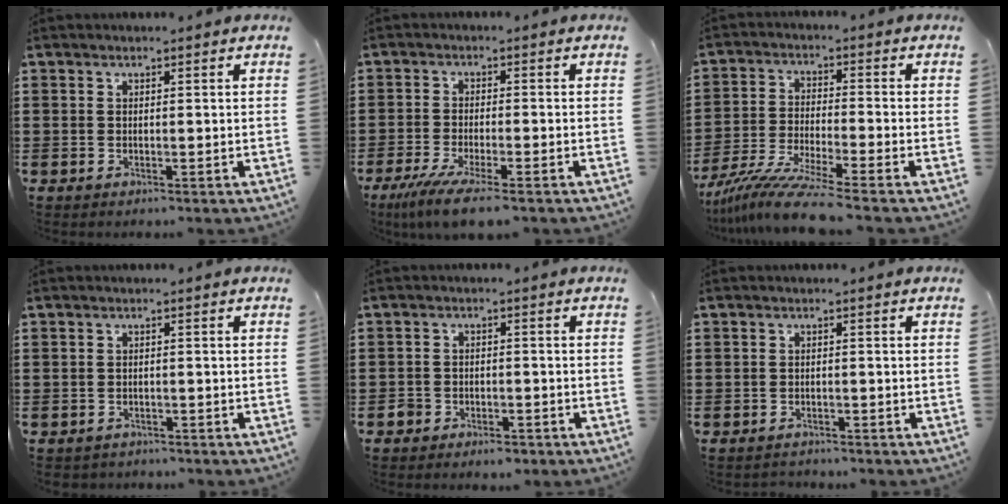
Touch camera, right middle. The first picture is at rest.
{"total": 5.4, "force": [-4.1, 0.2, 3.6], "torque": [-0.086, -0.023, -0.080]}
{"total": 8.0, "force": [-6.9, -0.3, 4.2], "torque": [-0.087, -0.012, -0.134]}
{"total": 1.1, "force": [-1.1, 0.3, -0.1], "torque": [-0.002, 0.001, -0.025]}
{"total": 2.5, "force": [-2.2, 1.0, 0.1], "torque": [-0.009, 0.003, -0.049]}
{"total": 1.2, "force": [-1.1, 0.5, -0.2], "torque": [0.001, 0.004, -0.026]}